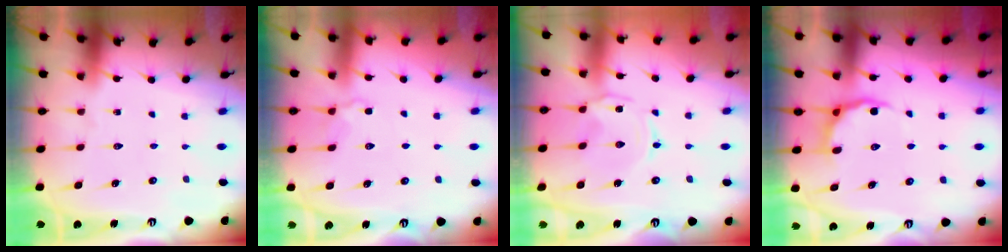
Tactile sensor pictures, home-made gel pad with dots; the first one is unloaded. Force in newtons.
{"total": 3.5, "press": 3.3, "slide": 1.3}
{"total": 1.1, "press": 1.0, "slide": 0.4}
{"total": 6.1, "press": 5.7, "slide": 2.1}